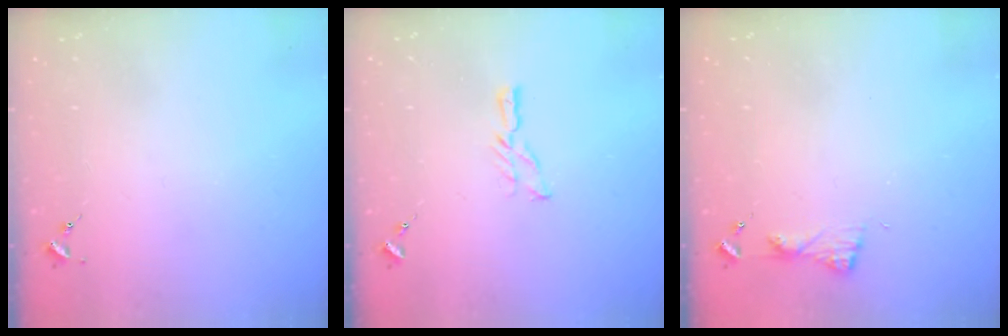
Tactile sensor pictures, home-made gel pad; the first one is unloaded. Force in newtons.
{"total": 6.2, "press": 6.2, "slide": 0.5}
{"total": 5.0, "press": 4.9, "slide": 0.6}